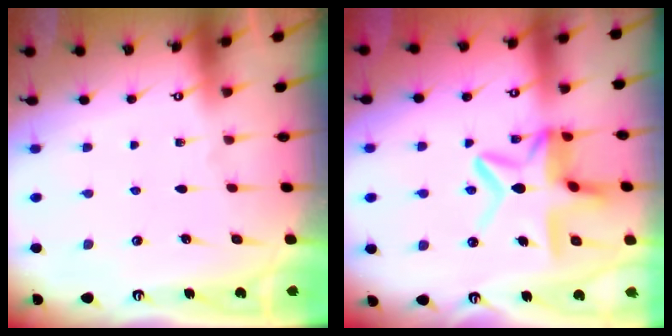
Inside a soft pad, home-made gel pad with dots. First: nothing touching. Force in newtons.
{"total": 12.9, "press": 12.8, "slide": 1.3}